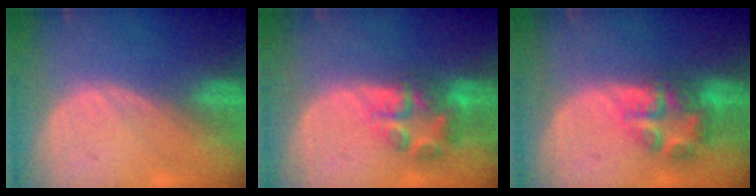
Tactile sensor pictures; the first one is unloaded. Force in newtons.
{"total": 6.9, "press": 5.9, "slide": 3.6}
{"total": 6.9, "press": 6.5, "slide": 2.2}